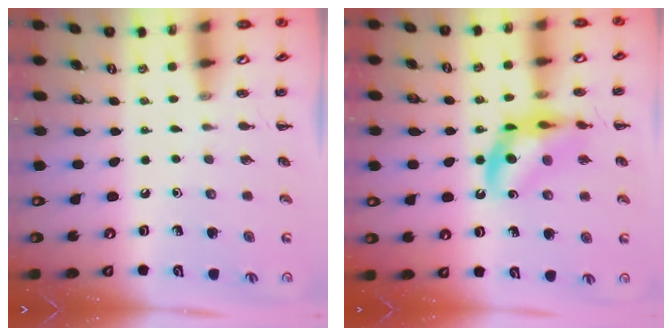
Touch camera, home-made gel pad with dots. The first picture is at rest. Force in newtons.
{"total": 12.9, "press": 12.4, "slide": 3.4}